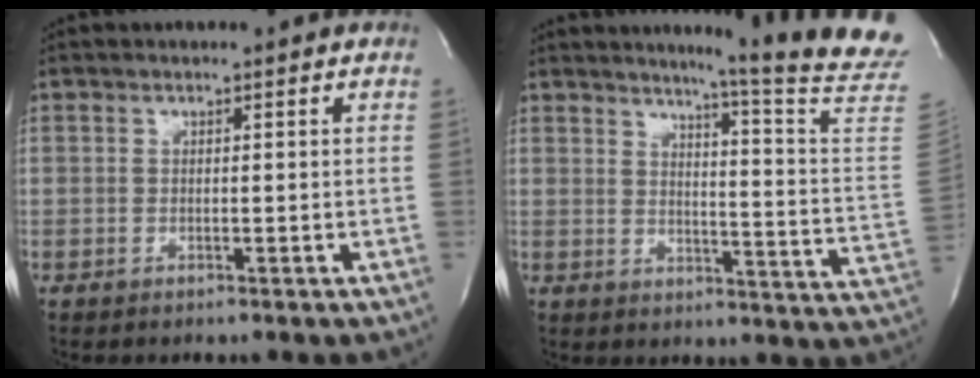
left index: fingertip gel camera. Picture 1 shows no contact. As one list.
[{"total": 18.5, "force": [16.0, -3.0, 8.8], "torque": [-0.128, -0.114, 0.184]}]